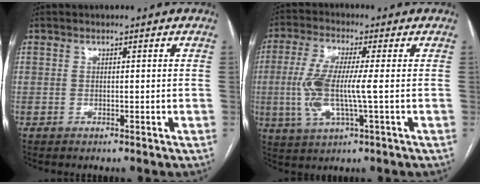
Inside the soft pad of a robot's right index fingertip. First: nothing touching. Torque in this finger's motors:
{"motor_torque": [1.60, -0.12, 0.80, 0.21]}